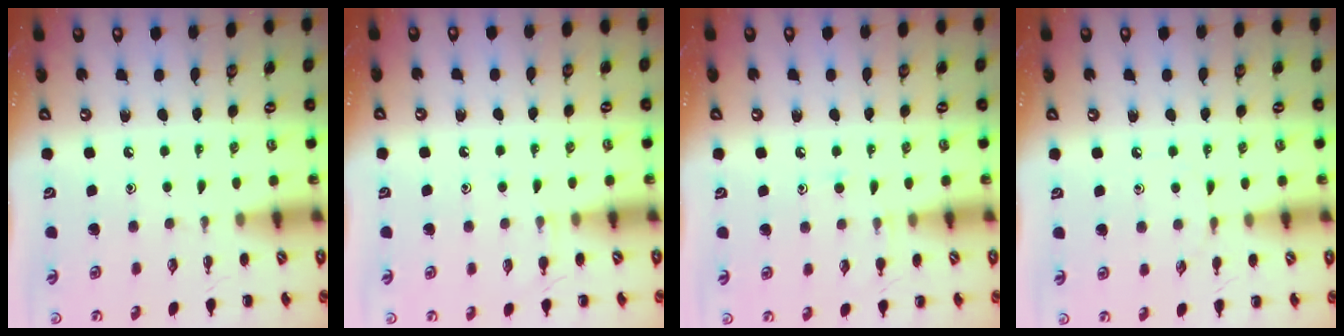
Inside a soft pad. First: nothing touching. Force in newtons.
{"total": 4.0, "press": 3.8, "slide": 1.3}
{"total": 6.7, "press": 6.4, "slide": 1.9}
{"total": 3.8, "press": 3.6, "slide": 1.4}